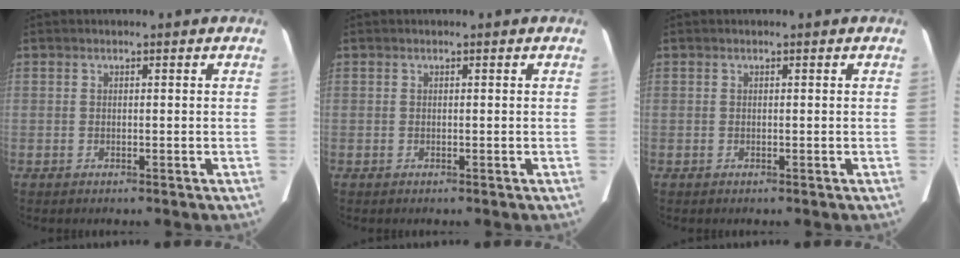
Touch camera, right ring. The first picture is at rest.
{"total": 0.0}
{"total": 0.0}